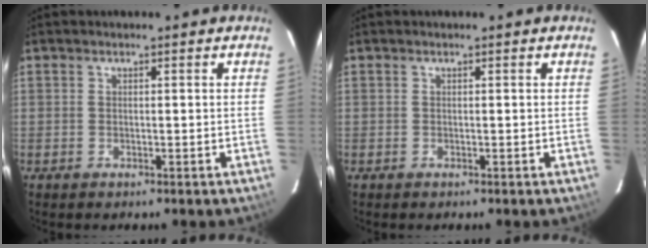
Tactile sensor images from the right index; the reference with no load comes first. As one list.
[{"total": 0.0}]